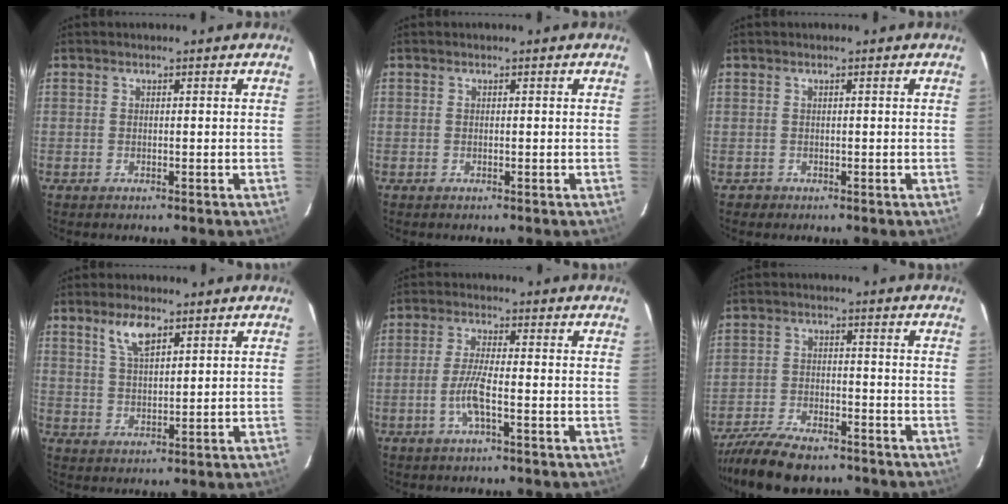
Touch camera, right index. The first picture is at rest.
{"total": 0.0}
{"total": 1.1, "force": [-0.3, 1.0, -0.1], "torque": [0.001, 0.005, -0.001]}
{"total": 5.7, "force": [3.5, 2.2, 3.9], "torque": [-0.074, 0.005, 0.069]}
{"total": 5.2, "force": [-2.1, 0.5, 4.8], "torque": [-0.102, -0.002, -0.041]}
{"total": 14.3, "force": [-11.8, 5.0, 6.4], "torque": [-0.152, -0.015, -0.200]}